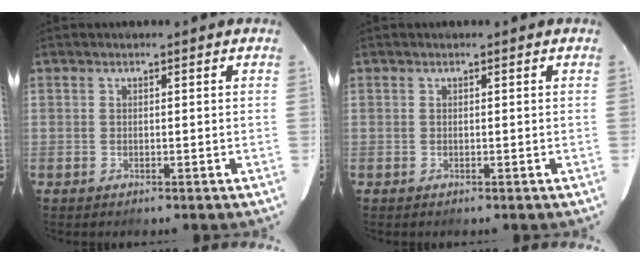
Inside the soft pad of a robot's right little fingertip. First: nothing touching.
{"total": 0.0}